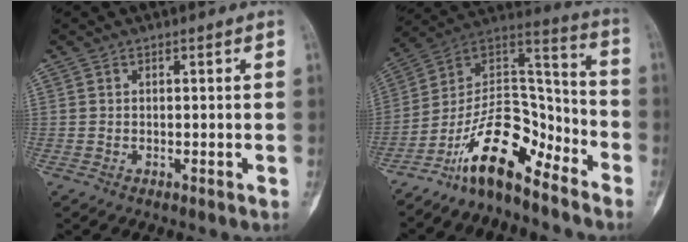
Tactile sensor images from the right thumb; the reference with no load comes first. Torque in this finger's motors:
{"motor_torque": [0.41, 0.70, 1.53, -1.24, 0.33]}